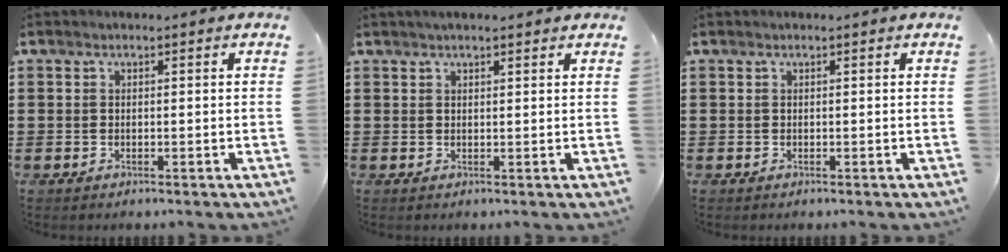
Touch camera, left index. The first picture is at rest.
{"total": 1.5, "force": [1.2, 0.2, 0.7], "torque": [-0.016, 0.003, 0.023]}
{"total": 0.0}